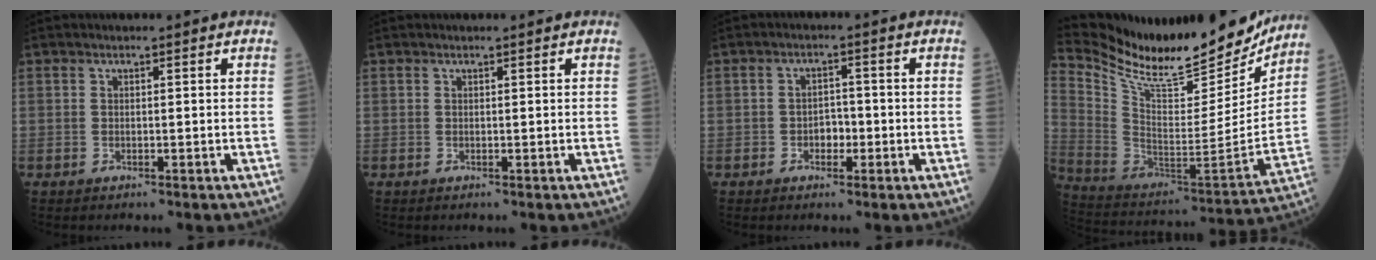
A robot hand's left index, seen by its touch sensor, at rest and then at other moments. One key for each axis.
{"total": 0.5, "fx": 0.5, "fy": 0.0, "fz": 0.1, "tx": -0.004, "ty": 0.004, "tz": 0.008}
{"total": 2.5, "fx": -1.1, "fy": 1.6, "fz": 1.6, "tx": -0.018, "ty": 0.004, "tz": -0.020}
{"total": 26.7, "fx": 23.6, "fy": 4.8, "fz": 11.5, "tx": -0.209, "ty": -0.056, "tz": 0.362}